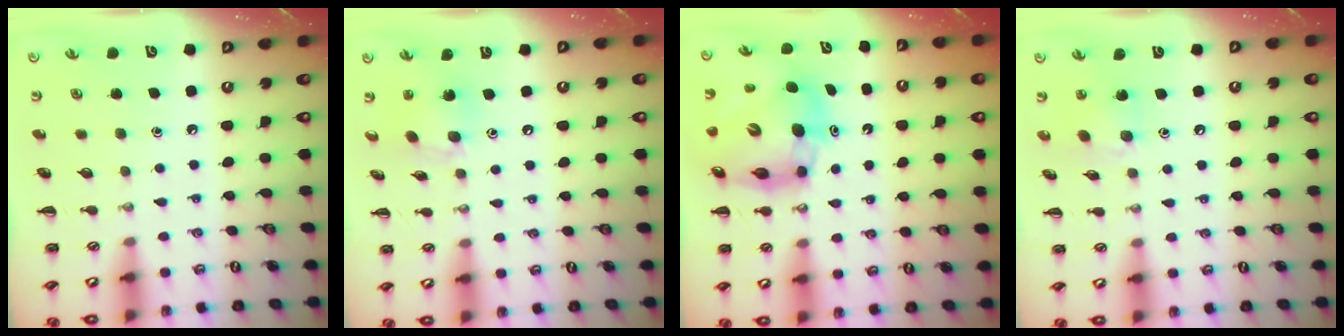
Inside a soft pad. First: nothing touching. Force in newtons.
{"total": 9.9, "press": 9.6, "slide": 2.4}
{"total": 11.2, "press": 10.8, "slide": 3.1}
{"total": 8.9, "press": 8.6, "slide": 2.2}